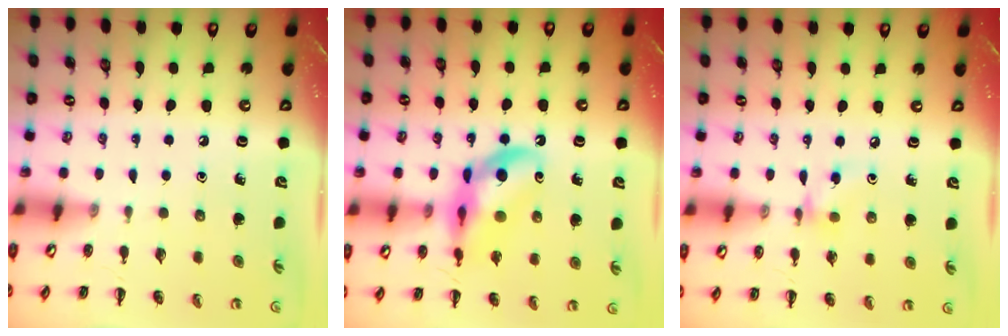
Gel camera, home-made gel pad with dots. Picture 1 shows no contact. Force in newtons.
{"total": 15.6, "press": 15.1, "slide": 3.8}
{"total": 5.9, "press": 5.7, "slide": 1.5}